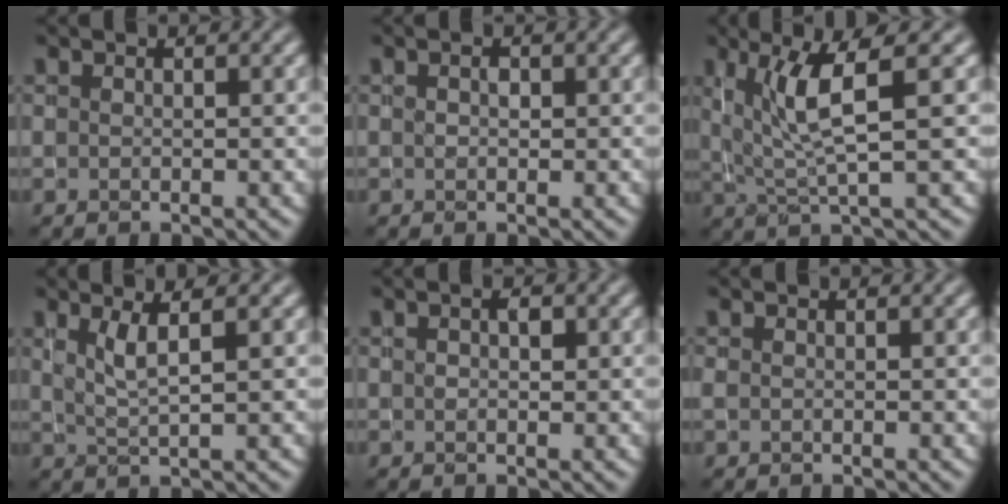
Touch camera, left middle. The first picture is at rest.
{"total": 1.0, "force": [0.0, 0.7, 0.7], "torque": [-0.011, 0.000, 0.004]}
{"total": 4.9, "force": [1.3, 0.6, 4.7], "torque": [-0.093, -0.002, 0.030]}
{"total": 2.4, "force": [0.9, 0.3, 2.2], "torque": [-0.040, -0.004, 0.022]}
{"total": 1.4, "force": [0.2, 0.9, 1.0], "torque": [-0.017, 0.000, 0.004]}
{"total": 0.0}